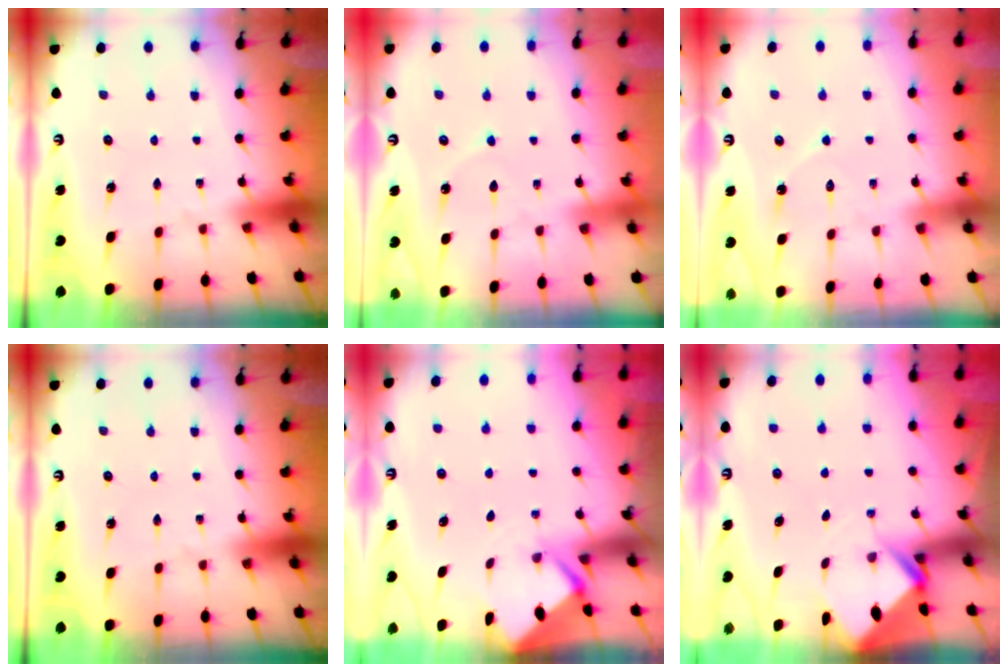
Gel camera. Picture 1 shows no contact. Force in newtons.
{"total": 5.4, "press": 5.4, "slide": 0.4}
{"total": 6.3, "press": 6.3, "slide": 0.6}
{"total": 0.0}
{"total": 2.2, "press": 2.2, "slide": 0.2}
{"total": 2.7, "press": 2.7, "slide": 0.0}